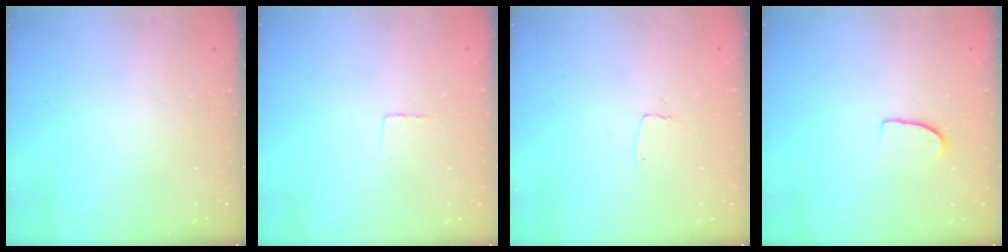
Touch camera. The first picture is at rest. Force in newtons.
{"total": 2.3, "press": 2.3, "slide": 0.1}
{"total": 3.5, "press": 3.5, "slide": 0.2}
{"total": 5.7, "press": 5.6, "slide": 0.5}